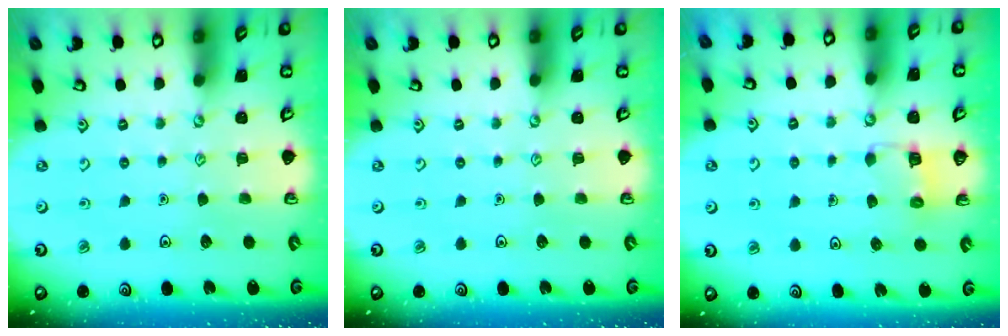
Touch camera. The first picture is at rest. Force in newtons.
{"total": 0.0}
{"total": 2.8, "press": 2.8, "slide": 0.2}